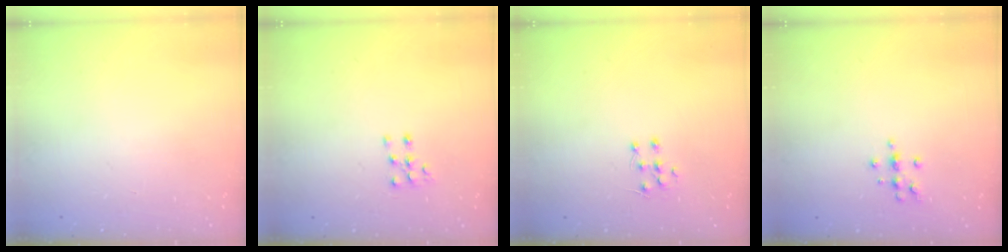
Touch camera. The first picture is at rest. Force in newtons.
{"total": 6.1, "press": 6.0, "slide": 0.5}
{"total": 4.9, "press": 4.9, "slide": 0.4}
{"total": 7.5, "press": 7.4, "slide": 1.3}